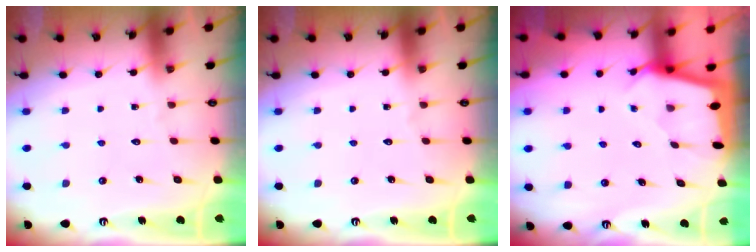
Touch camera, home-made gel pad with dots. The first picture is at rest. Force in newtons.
{"total": 0.0}
{"total": 2.2, "press": 2.2, "slide": 0.3}